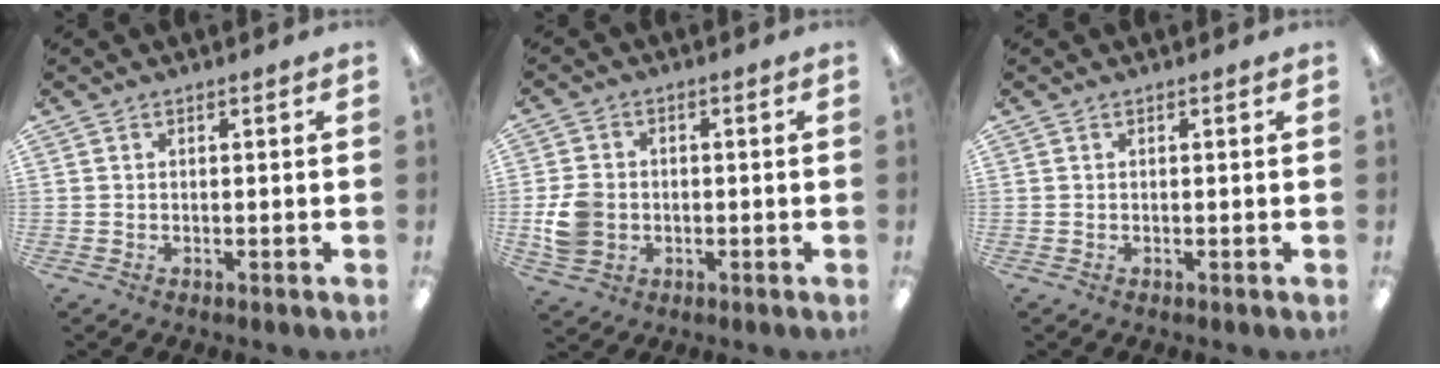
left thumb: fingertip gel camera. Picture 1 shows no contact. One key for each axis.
{"total": 7.9, "fx": -1.1, "fy": 6.6, "fz": 4.1, "tx": -0.089, "ty": 0.013, "tz": -0.017}
{"total": 0.0}